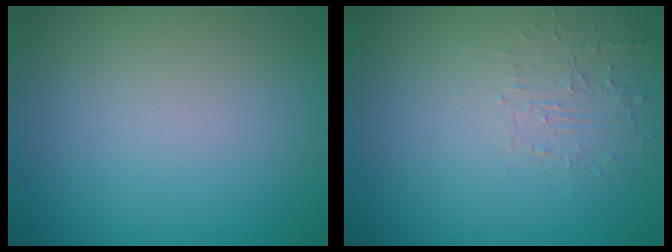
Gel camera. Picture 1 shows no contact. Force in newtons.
{"total": 1.6, "press": 0.3, "slide": 1.6}